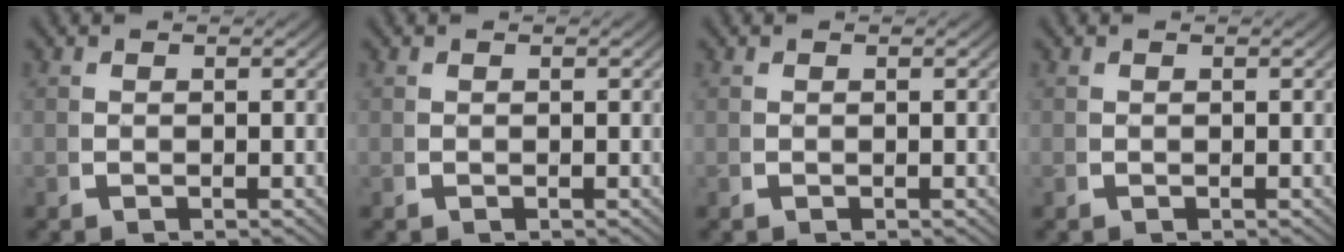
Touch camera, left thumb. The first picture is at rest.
{"total": 0.0}
{"total": 0.0}
{"total": 0.0}